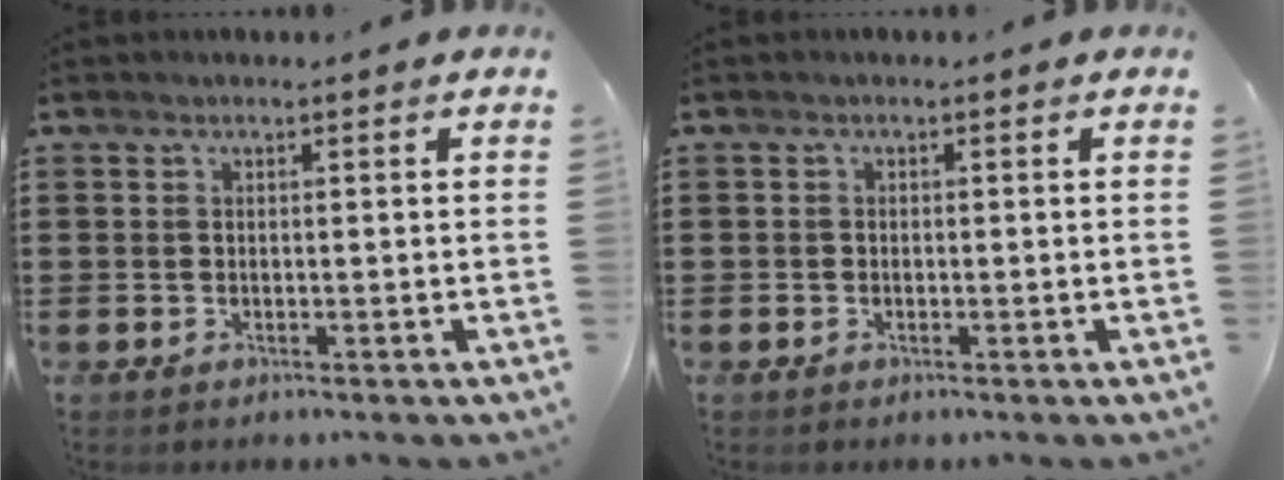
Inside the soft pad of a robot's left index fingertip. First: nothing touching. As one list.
[{"total": 0.6, "force": [-0.4, 0.4, 0.1], "torque": [-0.004, 0.000, -0.009]}]